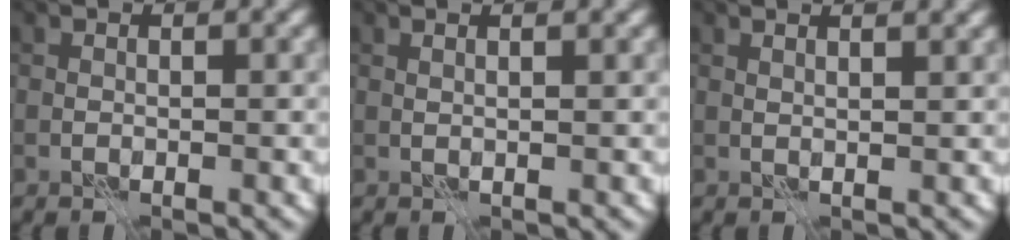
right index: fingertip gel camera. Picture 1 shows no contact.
{"total": 2.2, "force": [1.3, 0.8, 1.6], "torque": [-0.008, 0.002, -0.005]}
{"total": 3.7, "force": [2.3, 1.5, 2.4], "torque": [-0.012, 0.025, 0.001]}